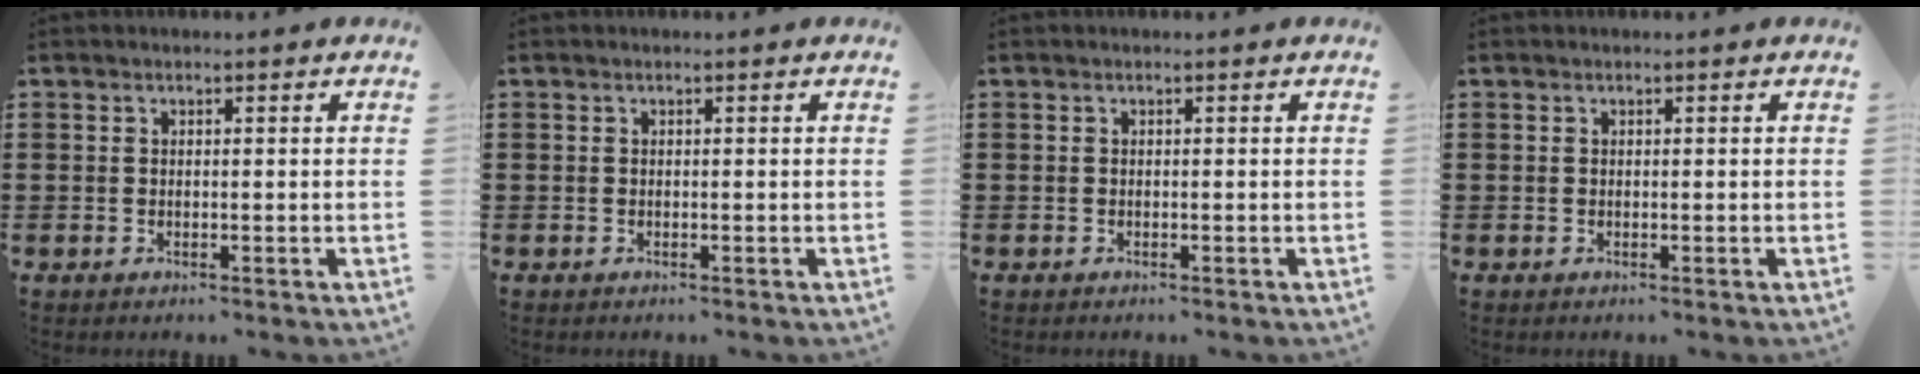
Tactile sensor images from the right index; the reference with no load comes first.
{"total": 0.0}
{"total": 0.0}
{"total": 0.0}